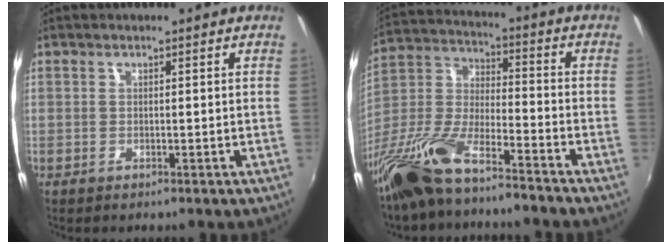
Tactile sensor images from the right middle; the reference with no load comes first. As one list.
[{"total": 17.2, "force": [-13.1, 3.2, 10.6], "torque": [-0.229, -0.021, -0.253]}]